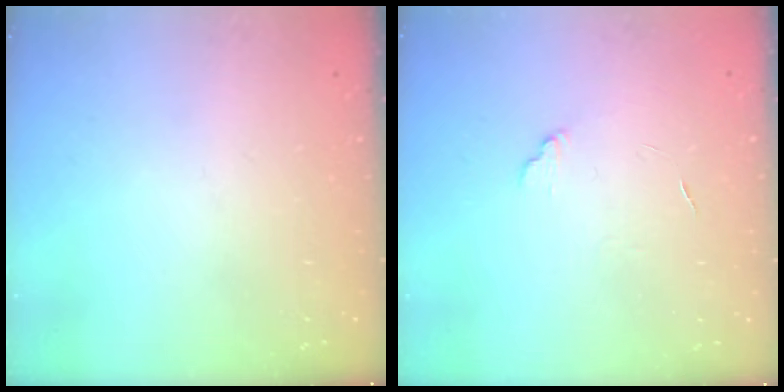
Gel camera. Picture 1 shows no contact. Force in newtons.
{"total": 4.0, "press": 4.0, "slide": 0.3}